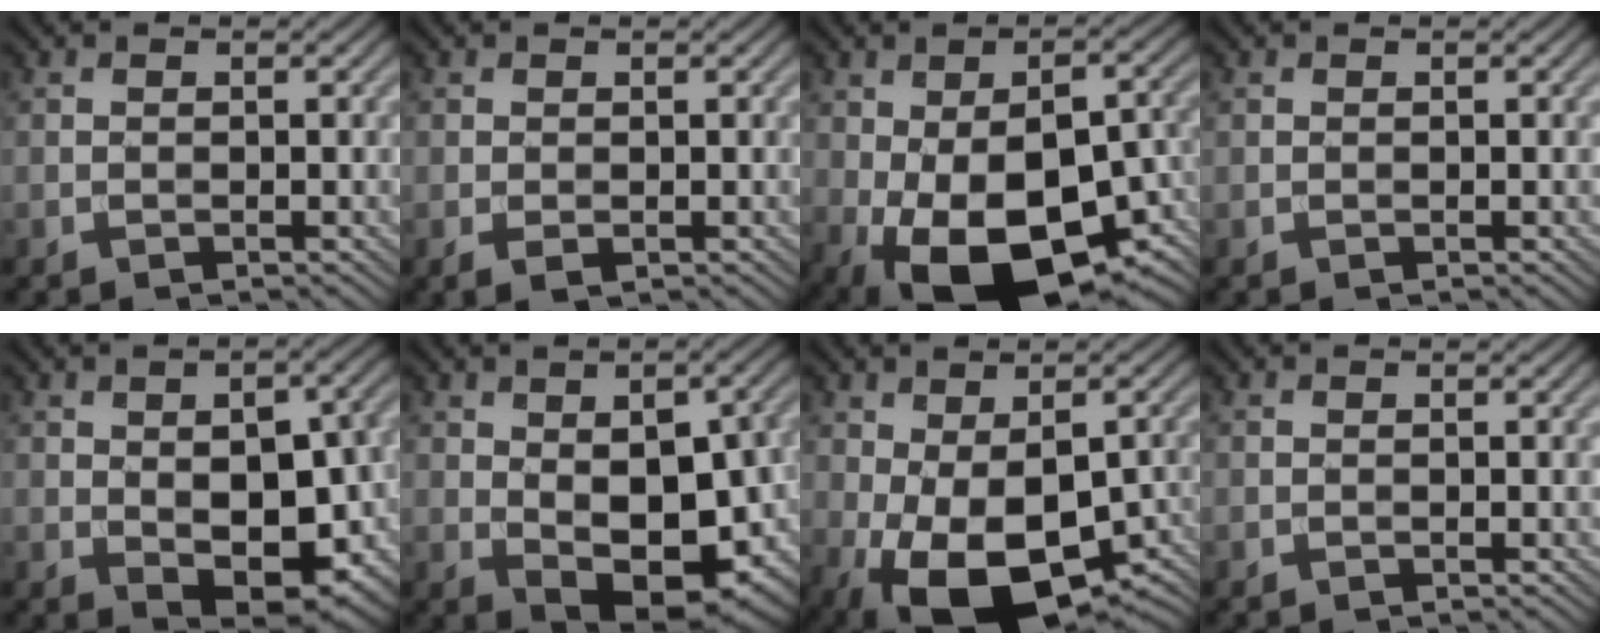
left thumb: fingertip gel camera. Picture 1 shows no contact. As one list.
[{"total": 1.4, "force": [-0.3, 0.8, 1.1], "torque": [-0.026, -0.006, -0.004]}, {"total": 18.1, "force": [-6.5, 9.7, 13.8], "torque": [-0.222, -0.038, -0.084]}, {"total": 0.0}, {"total": 11.5, "force": [-2.2, 6.5, 9.2], "torque": [-0.123, -0.014, -0.021]}, {"total": 12.8, "force": [-2.2, 7.2, 10.4], "torque": [-0.146, -0.018, -0.017]}, {"total": 14.8, "force": [-5.6, 7.8, 11.2], "torque": [-0.197, -0.044, -0.068]}, {"total": 0.0}]